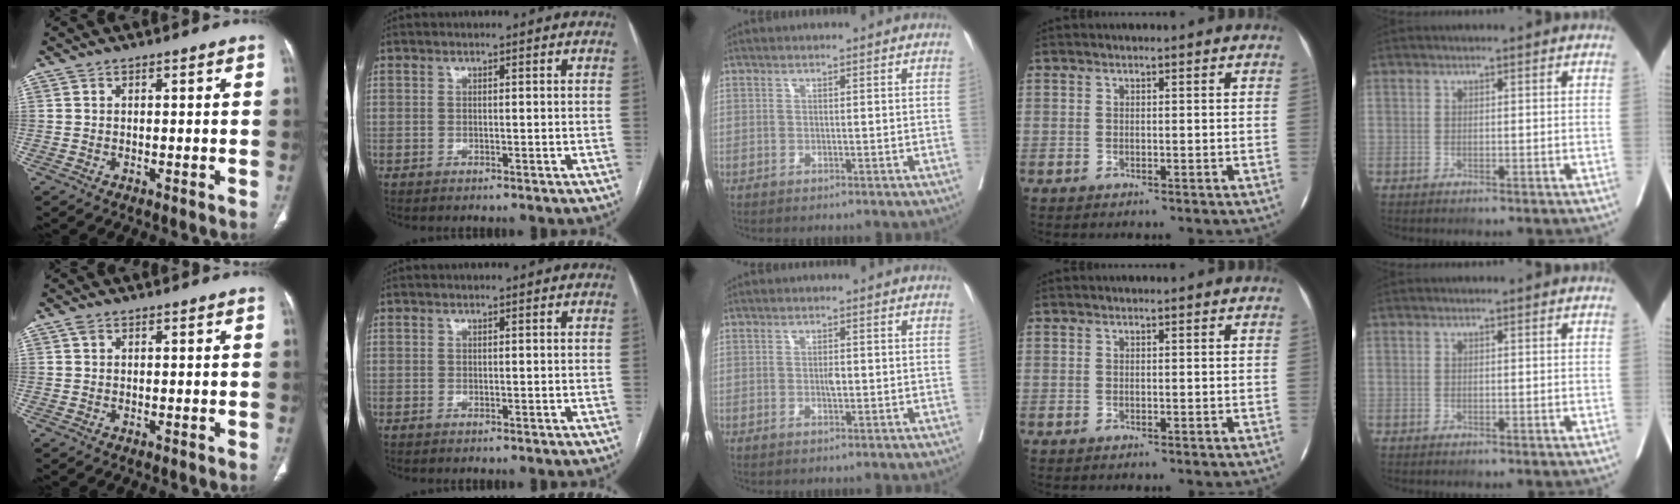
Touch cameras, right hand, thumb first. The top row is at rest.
{"thumb": {"total": 1.7, "force": [0.8, 1.2, 1.0], "torque": [-0.014, 0.005, 0.014]}, "middle": {"total": 1.2, "force": [-0.1, 0.5, 1.1], "torque": [-0.024, -0.001, -0.001]}}